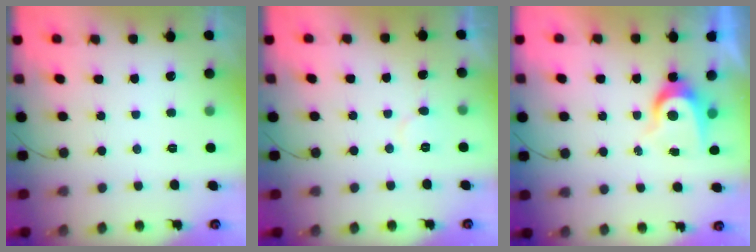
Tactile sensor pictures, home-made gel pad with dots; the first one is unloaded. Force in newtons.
{"total": 3.8, "press": 3.8, "slide": 0.3}
{"total": 7.7, "press": 7.7, "slide": 0.3}